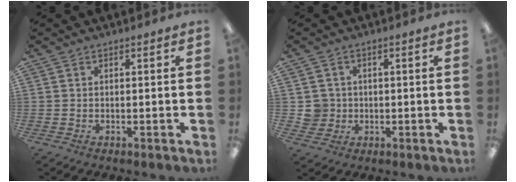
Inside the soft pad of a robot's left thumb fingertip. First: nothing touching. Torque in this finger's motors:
{"motor_torque": [-0.04, 0.01, -0.04, 0.03, 0.00]}